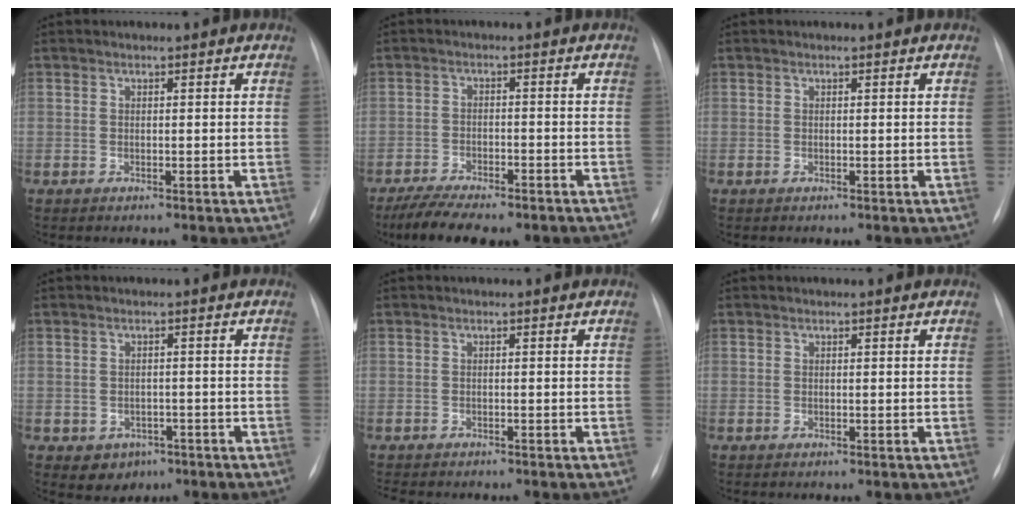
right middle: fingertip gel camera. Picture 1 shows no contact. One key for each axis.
{"total": 10.6, "fx": -8.5, "fy": 3.2, "fz": 5.5, "tx": -0.086, "ty": -0.006, "tz": -0.125}
{"total": 0.0}
{"total": 3.5, "fx": -1.7, "fy": 2.9, "fz": 1.0, "tx": -0.010, "ty": 0.007, "tz": -0.010}
{"total": 5.1, "fx": -4.4, "fy": 1.4, "fz": 2.1, "tx": -0.026, "ty": -0.006, "tz": -0.059}
{"total": 0.0}